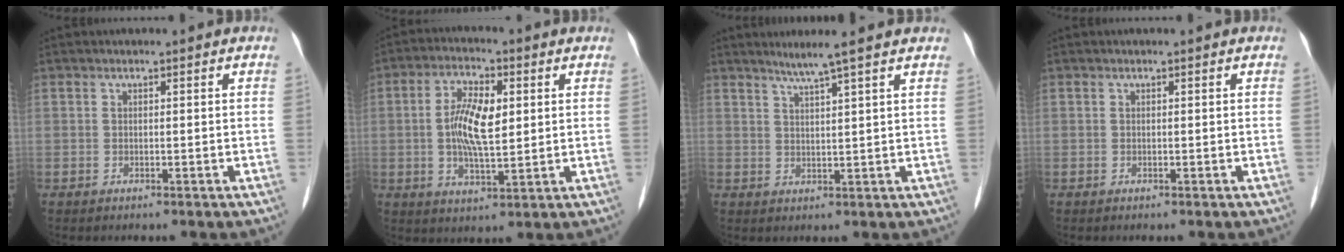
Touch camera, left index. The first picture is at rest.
{"total": 8.5, "force": [1.0, 3.0, 7.9], "torque": [-0.158, 0.005, 0.017]}
{"total": 4.6, "force": [3.6, -0.9, 2.7], "torque": [-0.045, 0.006, 0.063]}
{"total": 0.0}